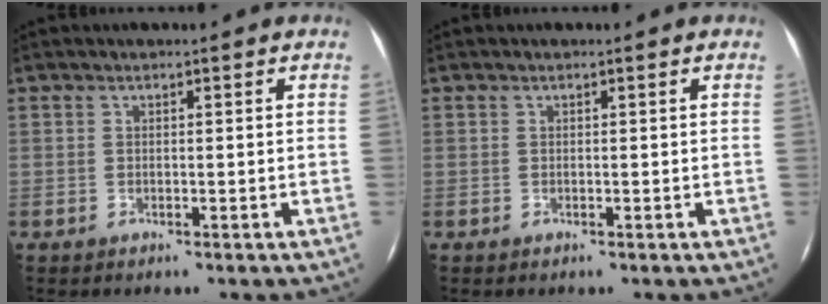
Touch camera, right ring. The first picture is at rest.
{"total": 0.0}